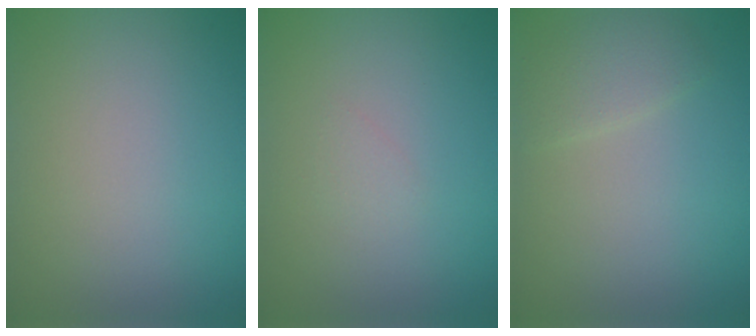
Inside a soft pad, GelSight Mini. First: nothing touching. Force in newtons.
{"total": 0.6, "press": 0.6, "slide": 0.1}
{"total": 1.9, "press": 1.9, "slide": 0.1}